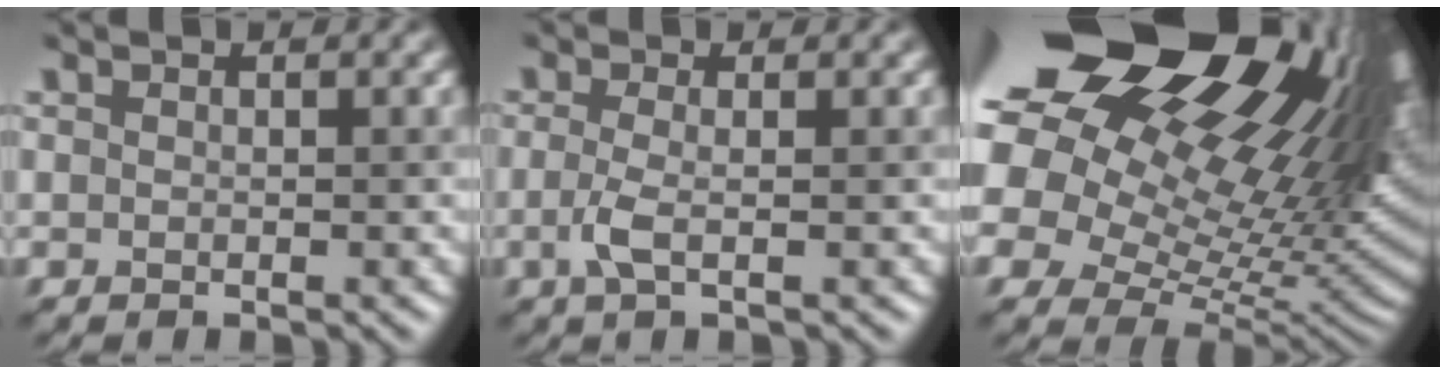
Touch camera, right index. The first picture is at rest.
{"total": 2.1, "force": [-0.4, 0.6, 2.0], "torque": [-0.047, -0.004, -0.013]}
{"total": 23.2, "force": [10.6, 12.7, 16.2], "torque": [-0.291, 0.052, 0.187]}